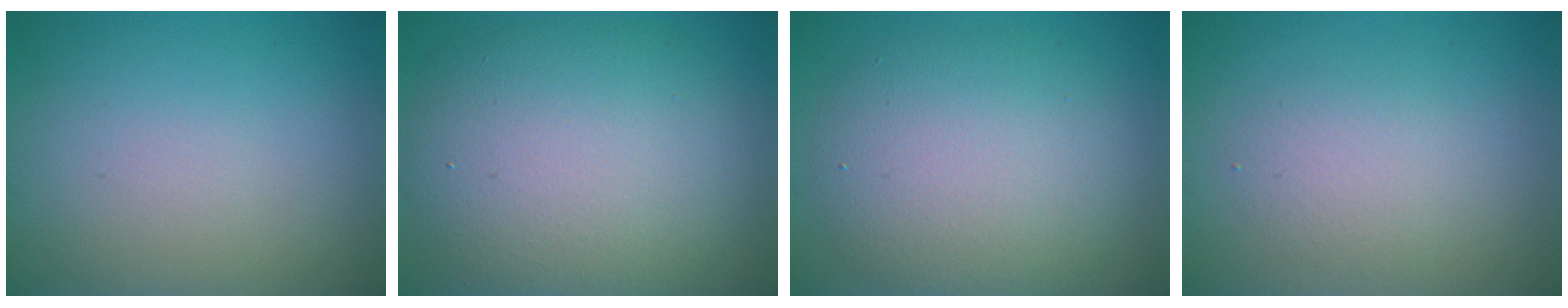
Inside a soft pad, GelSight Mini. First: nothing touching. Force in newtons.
{"total": 10.4, "press": 10.4, "slide": 0.5}
{"total": 6.7, "press": 6.7, "slide": 0.2}
{"total": 2.2, "press": 2.2, "slide": 0.1}